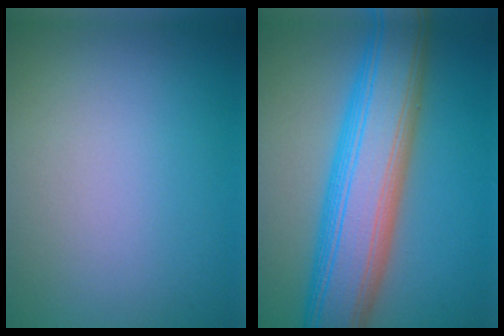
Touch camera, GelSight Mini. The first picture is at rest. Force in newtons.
{"total": 11.1, "press": 11.1, "slide": 0.2}